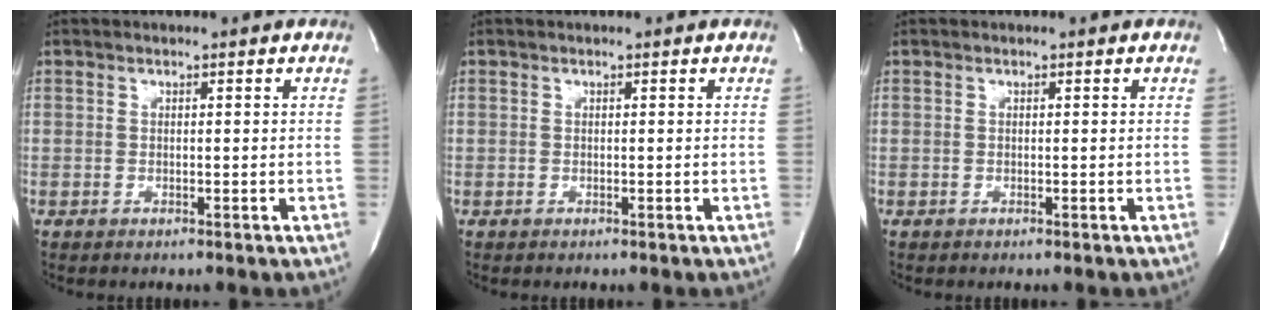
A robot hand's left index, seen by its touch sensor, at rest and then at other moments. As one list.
[{"total": 0.0}, {"total": 0.0}]